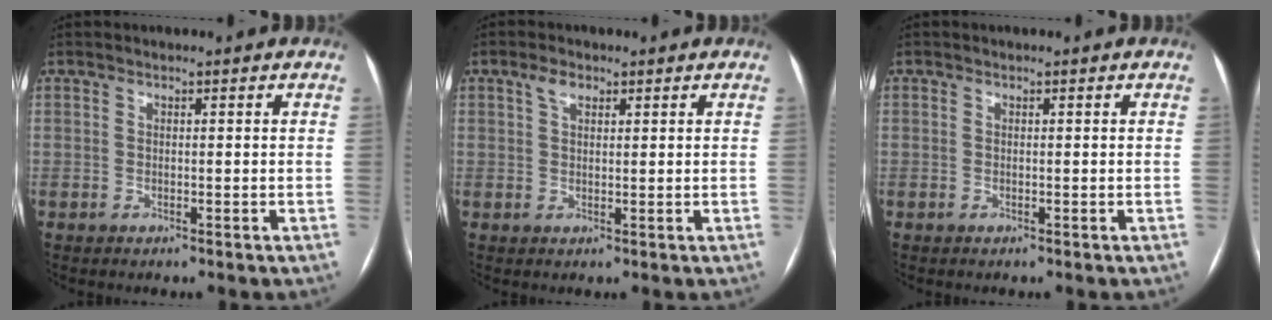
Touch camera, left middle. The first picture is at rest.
{"total": 2.2, "force": [1.3, 1.1, 1.4], "torque": [-0.032, 0.010, 0.028]}
{"total": 0.0}